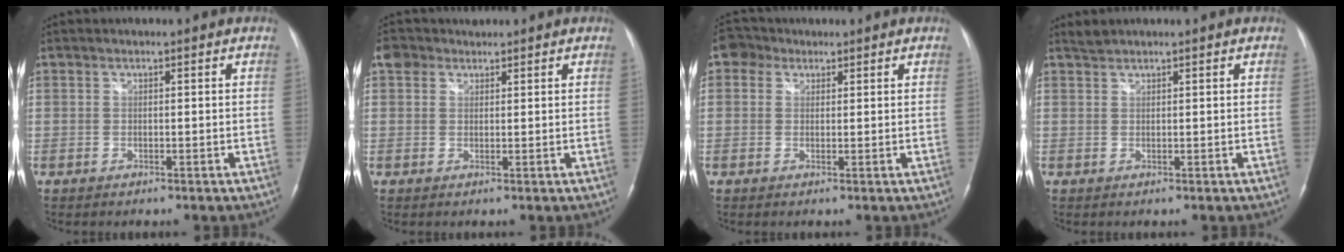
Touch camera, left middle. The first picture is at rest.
{"total": 2.6, "force": [1.7, 1.9, 0.5], "torque": [-0.012, 0.023, 0.031]}
{"total": 3.1, "force": [1.6, 2.6, 0.7], "torque": [-0.014, 0.016, 0.024]}
{"total": 1.1, "force": [1.1, 0.0, 0.0], "torque": [-0.005, 0.008, 0.027]}